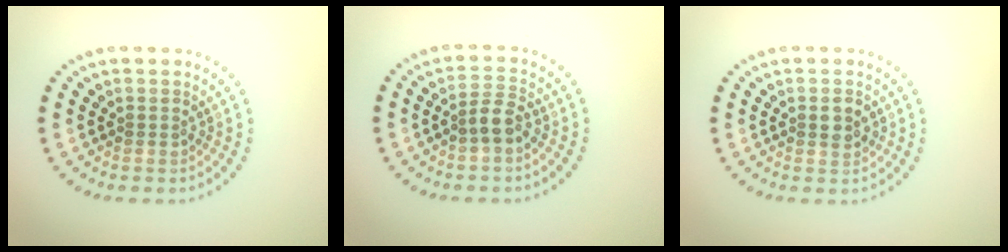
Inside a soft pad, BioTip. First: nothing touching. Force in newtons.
{"total": 2.1, "press": 1.9, "slide": 1.0}
{"total": 1.6, "press": 1.5, "slide": 0.3}